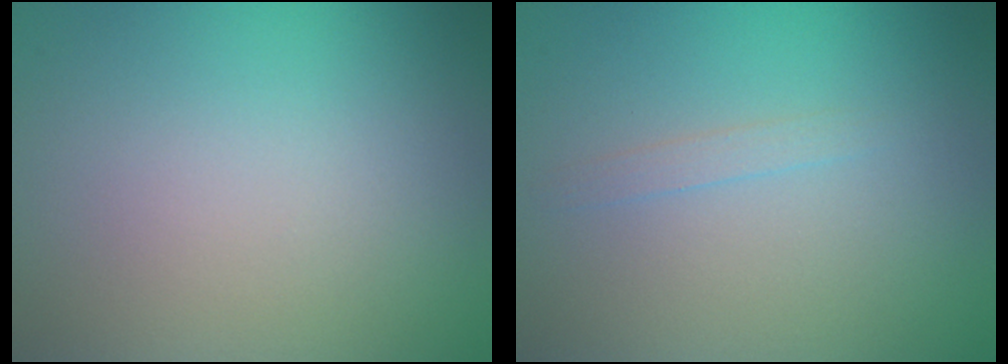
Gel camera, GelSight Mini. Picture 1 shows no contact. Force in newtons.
{"total": 0.8, "press": 0.8, "slide": 0.1}